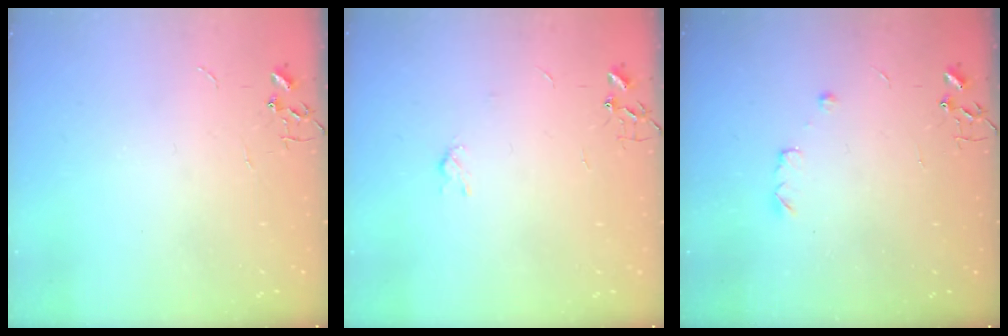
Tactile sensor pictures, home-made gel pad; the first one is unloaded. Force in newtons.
{"total": 3.0, "press": 2.9, "slide": 0.6}
{"total": 5.1, "press": 4.9, "slide": 1.2}